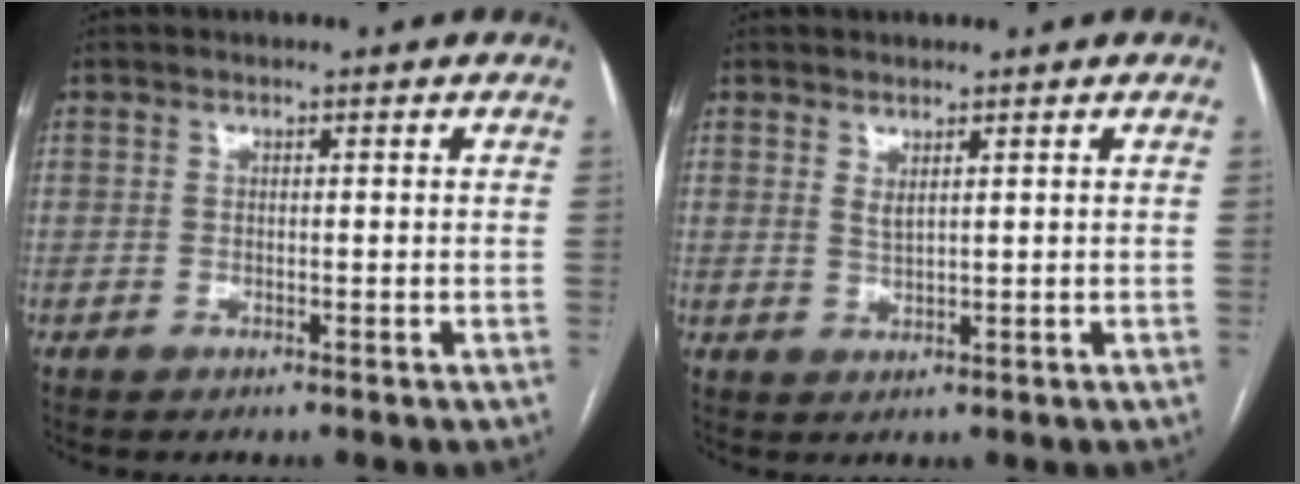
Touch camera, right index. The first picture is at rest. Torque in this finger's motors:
{"motor_torque": [0.16, 0.07, 0.01, 0.00]}